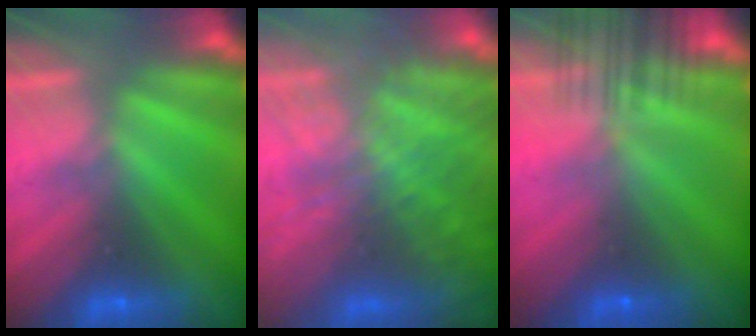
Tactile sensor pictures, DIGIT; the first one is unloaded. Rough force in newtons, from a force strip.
{"total": 7.7}
{"total": 10.5}